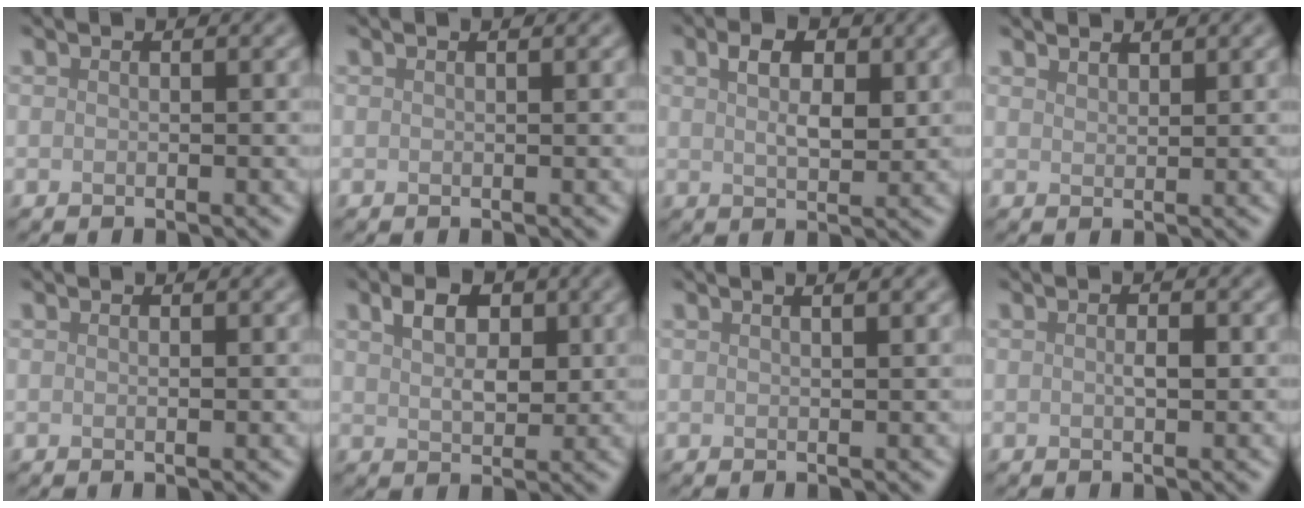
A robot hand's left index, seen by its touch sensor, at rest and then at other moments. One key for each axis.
{"total": 0.6, "fx": 0.3, "fy": 0.2, "fz": 0.5, "tx": -0.001, "ty": 0.004, "tz": 0.004}
{"total": 3.6, "fx": 1.3, "fy": 1.8, "fz": 2.9, "tx": -0.052, "ty": 0.002, "tz": 0.025}
{"total": 1.2, "fx": 1.2, "fy": 0.1, "fz": 0.1, "tx": -0.002, "ty": -0.001, "tz": 0.021}
{"total": 0.5, "fx": 0.1, "fy": 0.1, "fz": 0.5, "tx": -0.006, "ty": 0.000, "tz": 0.000}
{"total": 3.7, "fx": 1.5, "fy": 2.2, "fz": 2.6, "tx": -0.043, "ty": 0.004, "tz": 0.023}
{"total": 2.1, "fx": 1.1, "fy": 0.7, "fz": 1.6, "tx": -0.012, "ty": 0.005, "tz": -0.001}
{"total": 1.2, "fx": 0.0, "fy": 0.3, "fz": 1.1, "tx": -0.021, "ty": -0.002, "tz": 0.000}